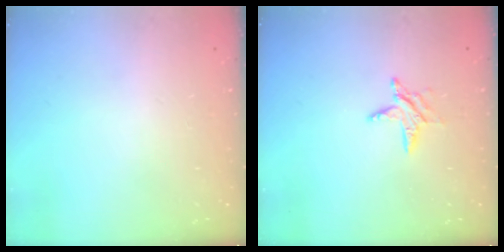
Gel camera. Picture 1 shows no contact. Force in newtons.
{"total": 5.8, "press": 5.7, "slide": 0.6}